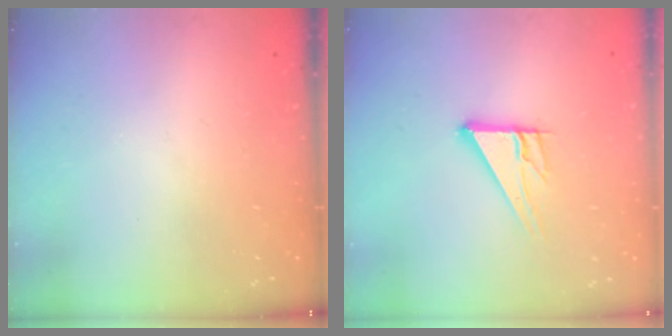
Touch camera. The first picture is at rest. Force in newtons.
{"total": 10.2, "press": 10.2, "slide": 1.0}